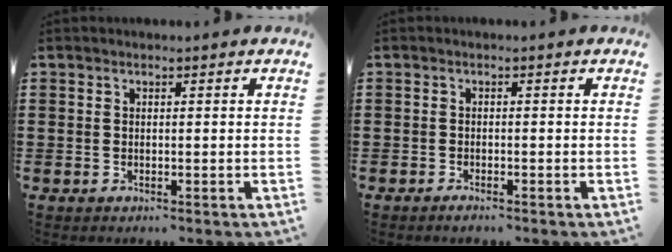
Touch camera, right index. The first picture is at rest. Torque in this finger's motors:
{"motor_torque": [0.03, 0.14, 0.01, 0.00]}